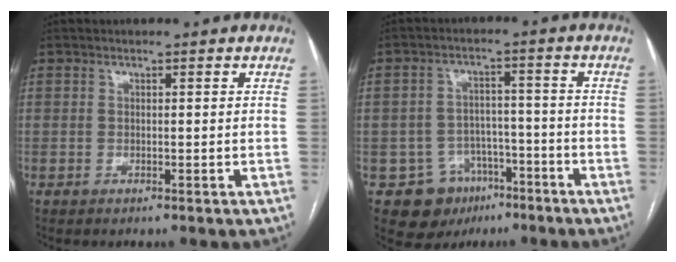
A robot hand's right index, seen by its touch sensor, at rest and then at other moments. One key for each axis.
{"total": 8.9, "fx": -4.8, "fy": 7.2, "fz": 2.0, "tx": -0.028, "ty": 0.017, "tz": -0.062}